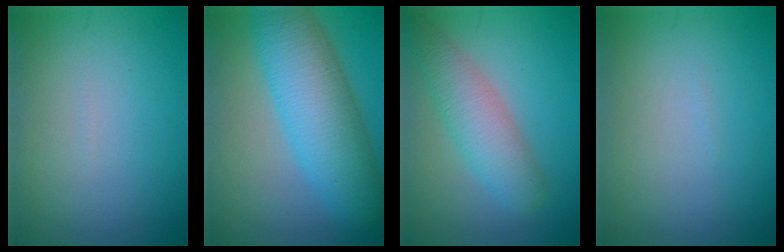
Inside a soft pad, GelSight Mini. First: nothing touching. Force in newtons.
{"total": 9.2, "press": 9.2, "slide": 0.1}
{"total": 5.0, "press": 5.0, "slide": 0.3}
{"total": 0.0}